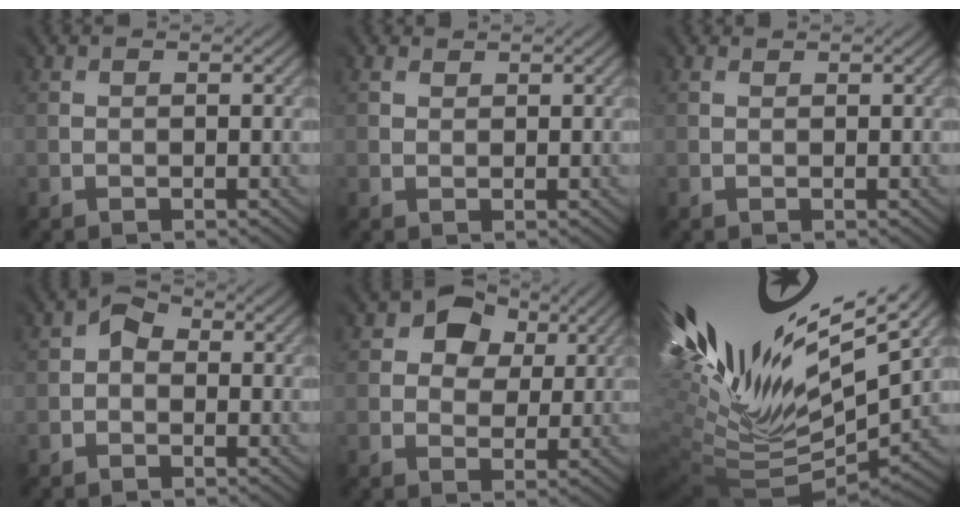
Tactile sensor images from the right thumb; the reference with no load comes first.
{"total": 1.9, "force": [1.8, 0.7, -0.3], "torque": [-0.006, 0.000, 0.036]}
{"total": 1.0, "force": [0.9, 0.4, 0.2], "torque": [-0.008, 0.001, 0.019]}
{"total": 2.2, "force": [-0.1, 1.9, 1.1], "torque": [-0.021, 0.002, -0.011]}
{"total": 6.0, "force": [3.3, 4.3, 2.5], "torque": [-0.059, 0.005, 0.057]}
{"total": 16.1, "force": [7.6, 7.9, 11.8], "torque": [-0.294, 0.007, 0.158]}